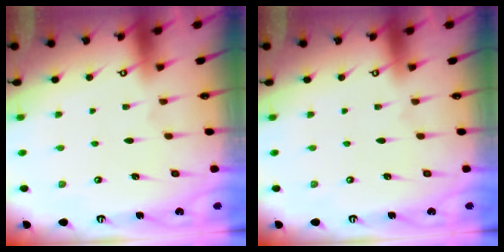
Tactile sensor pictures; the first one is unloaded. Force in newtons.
{"total": 0.0}